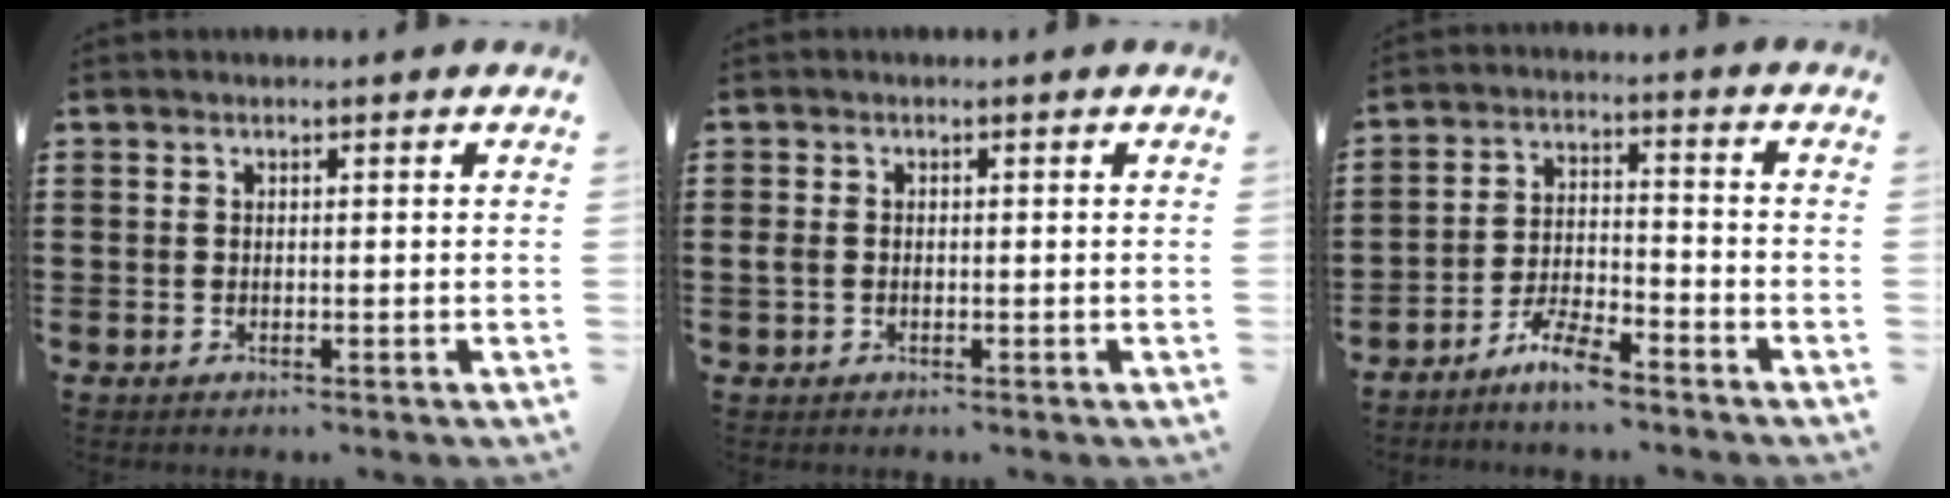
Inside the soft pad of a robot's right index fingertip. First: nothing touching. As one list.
[{"total": 1.1, "force": [-0.4, 0.9, 0.6], "torque": [-0.021, 0.002, -0.010]}, {"total": 5.6, "force": [-5.0, 0.8, 2.2], "torque": [-0.060, 0.001, -0.101]}]